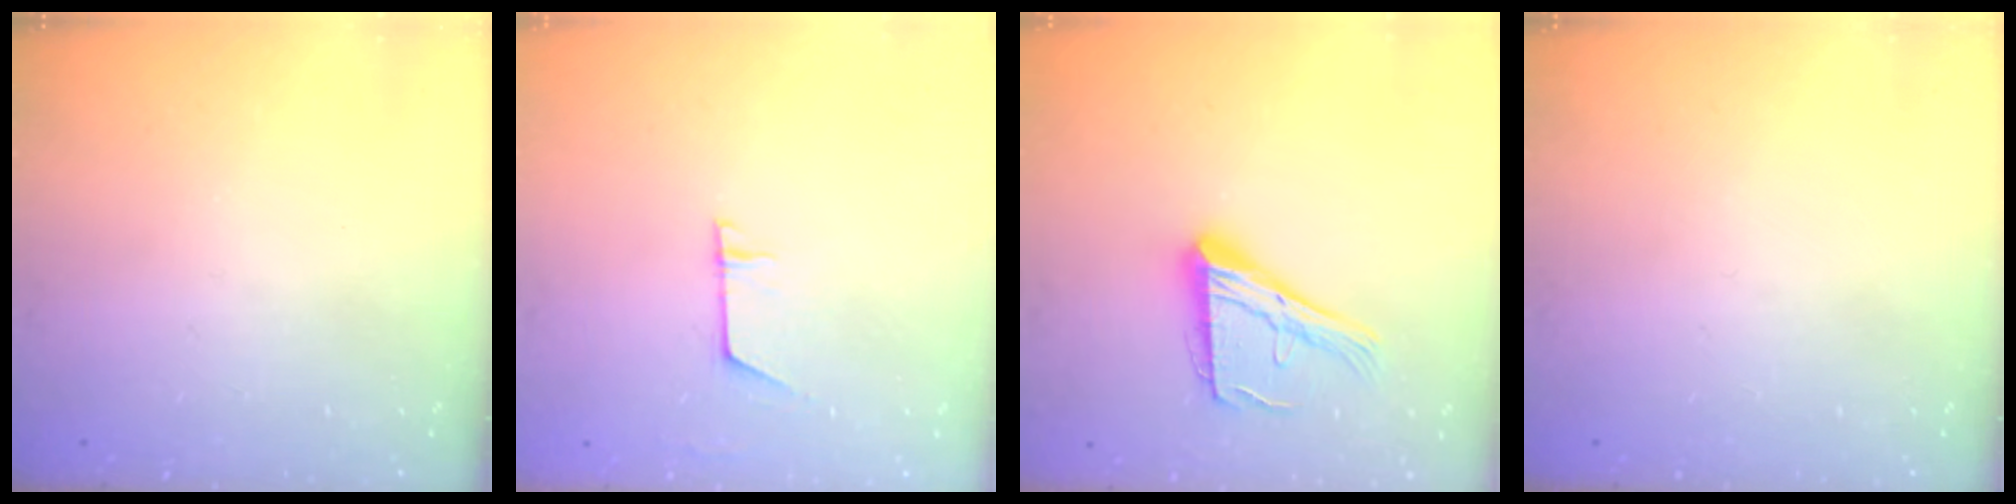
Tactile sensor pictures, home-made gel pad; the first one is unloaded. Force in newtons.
{"total": 5.0, "press": 5.0, "slide": 0.4}
{"total": 16.9, "press": 16.8, "slide": 1.8}
{"total": 0.0}